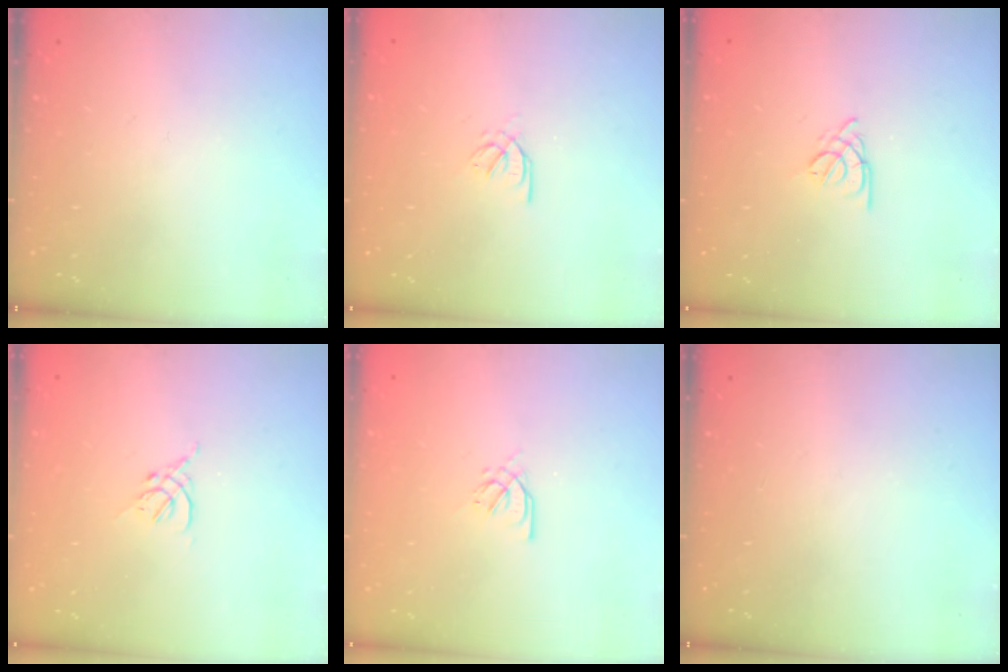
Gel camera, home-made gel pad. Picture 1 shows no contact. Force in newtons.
{"total": 2.6, "press": 2.5, "slide": 0.6}
{"total": 2.5, "press": 2.5, "slide": 0.7}
{"total": 1.6, "press": 1.5, "slide": 0.6}
{"total": 2.4, "press": 2.4, "slide": 0.5}
{"total": 0.0}